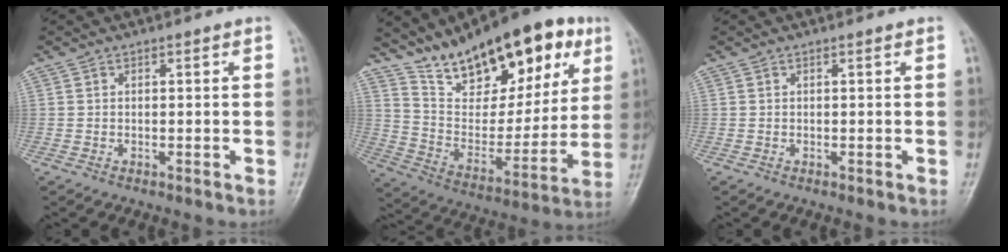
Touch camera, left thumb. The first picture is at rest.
{"total": 24.6, "force": [14.9, 11.0, 16.1], "torque": [-0.200, -0.045, 0.250]}
{"total": 0.0}